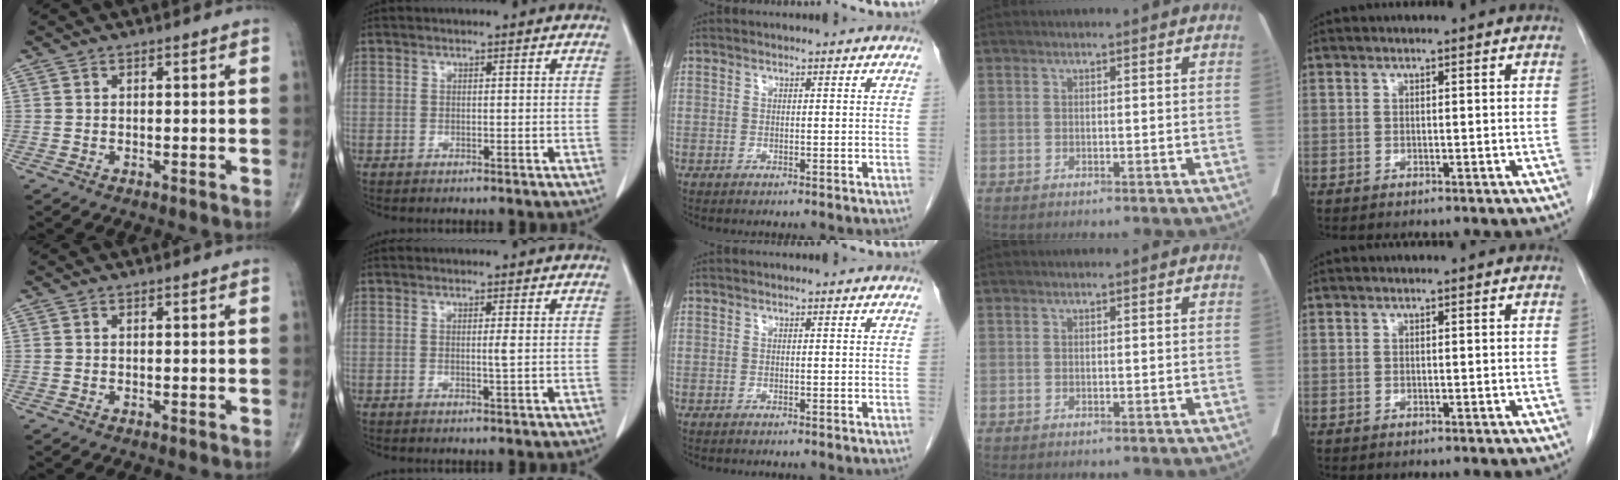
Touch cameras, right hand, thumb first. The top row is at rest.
{"index": {"total": 1.1, "force": [0.1, -0.3, 1.1], "torque": [-0.020, -0.002, -0.001]}}